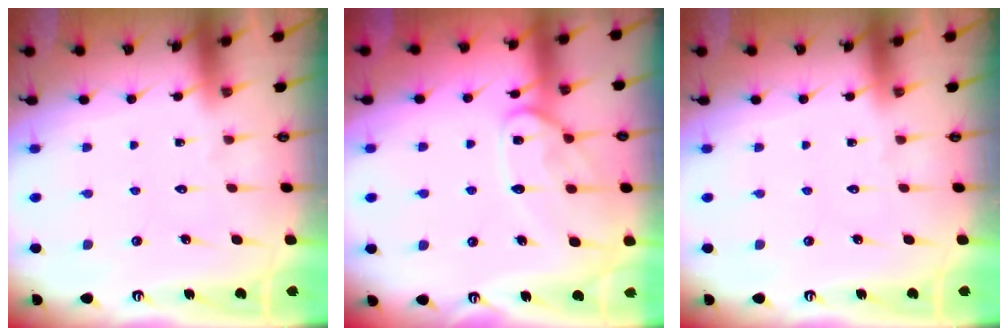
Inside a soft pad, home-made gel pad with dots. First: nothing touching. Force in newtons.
{"total": 12.6, "press": 12.6, "slide": 1.0}
{"total": 0.0}